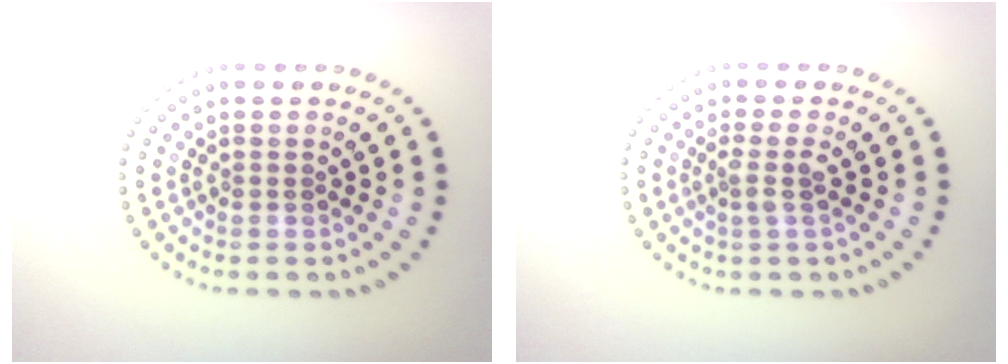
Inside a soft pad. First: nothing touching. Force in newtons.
{"total": 1.7, "press": 1.3, "slide": 1.2}